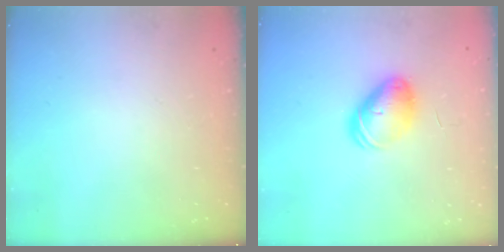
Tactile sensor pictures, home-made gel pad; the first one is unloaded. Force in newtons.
{"total": 9.2, "press": 9.1, "slide": 1.5}